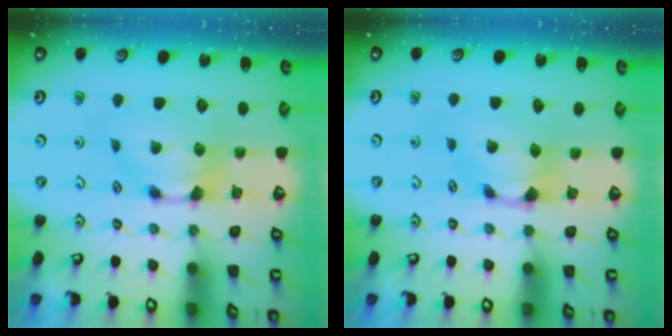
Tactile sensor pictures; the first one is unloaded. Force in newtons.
{"total": 0.9, "press": 0.2, "slide": 0.8}